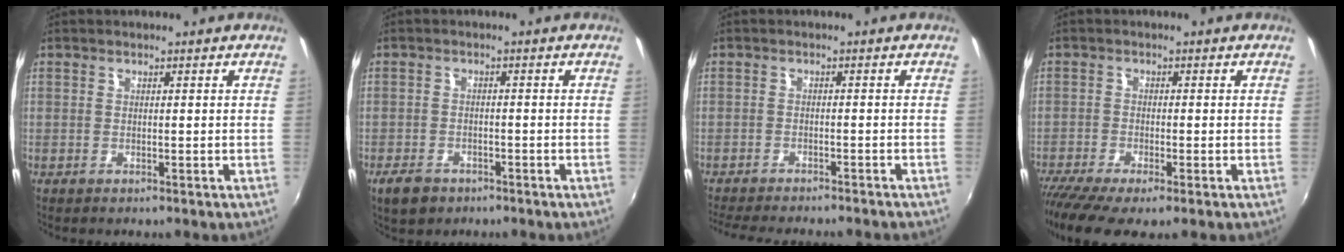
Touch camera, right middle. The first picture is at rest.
{"total": 5.0, "force": [-3.4, 3.1, 2.1], "torque": [-0.061, -0.007, -0.054]}
{"total": 11.3, "force": [-10.1, 1.7, 4.9], "torque": [-0.108, -0.024, -0.149]}
{"total": 9.5, "force": [-6.9, 1.9, 6.3], "torque": [-0.148, -0.051, -0.122]}